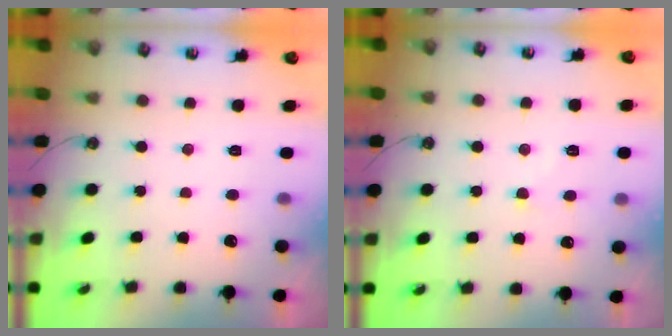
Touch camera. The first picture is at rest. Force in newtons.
{"total": 1.6, "press": 1.5, "slide": 0.5}